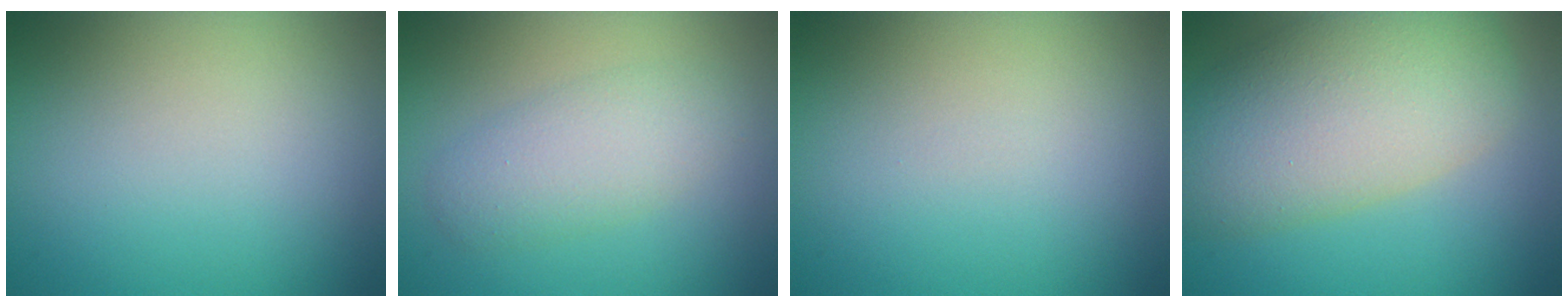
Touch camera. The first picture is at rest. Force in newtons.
{"total": 3.4, "press": 3.4, "slide": 0.2}
{"total": 0.0}
{"total": 10.1, "press": 10.0, "slide": 0.4}